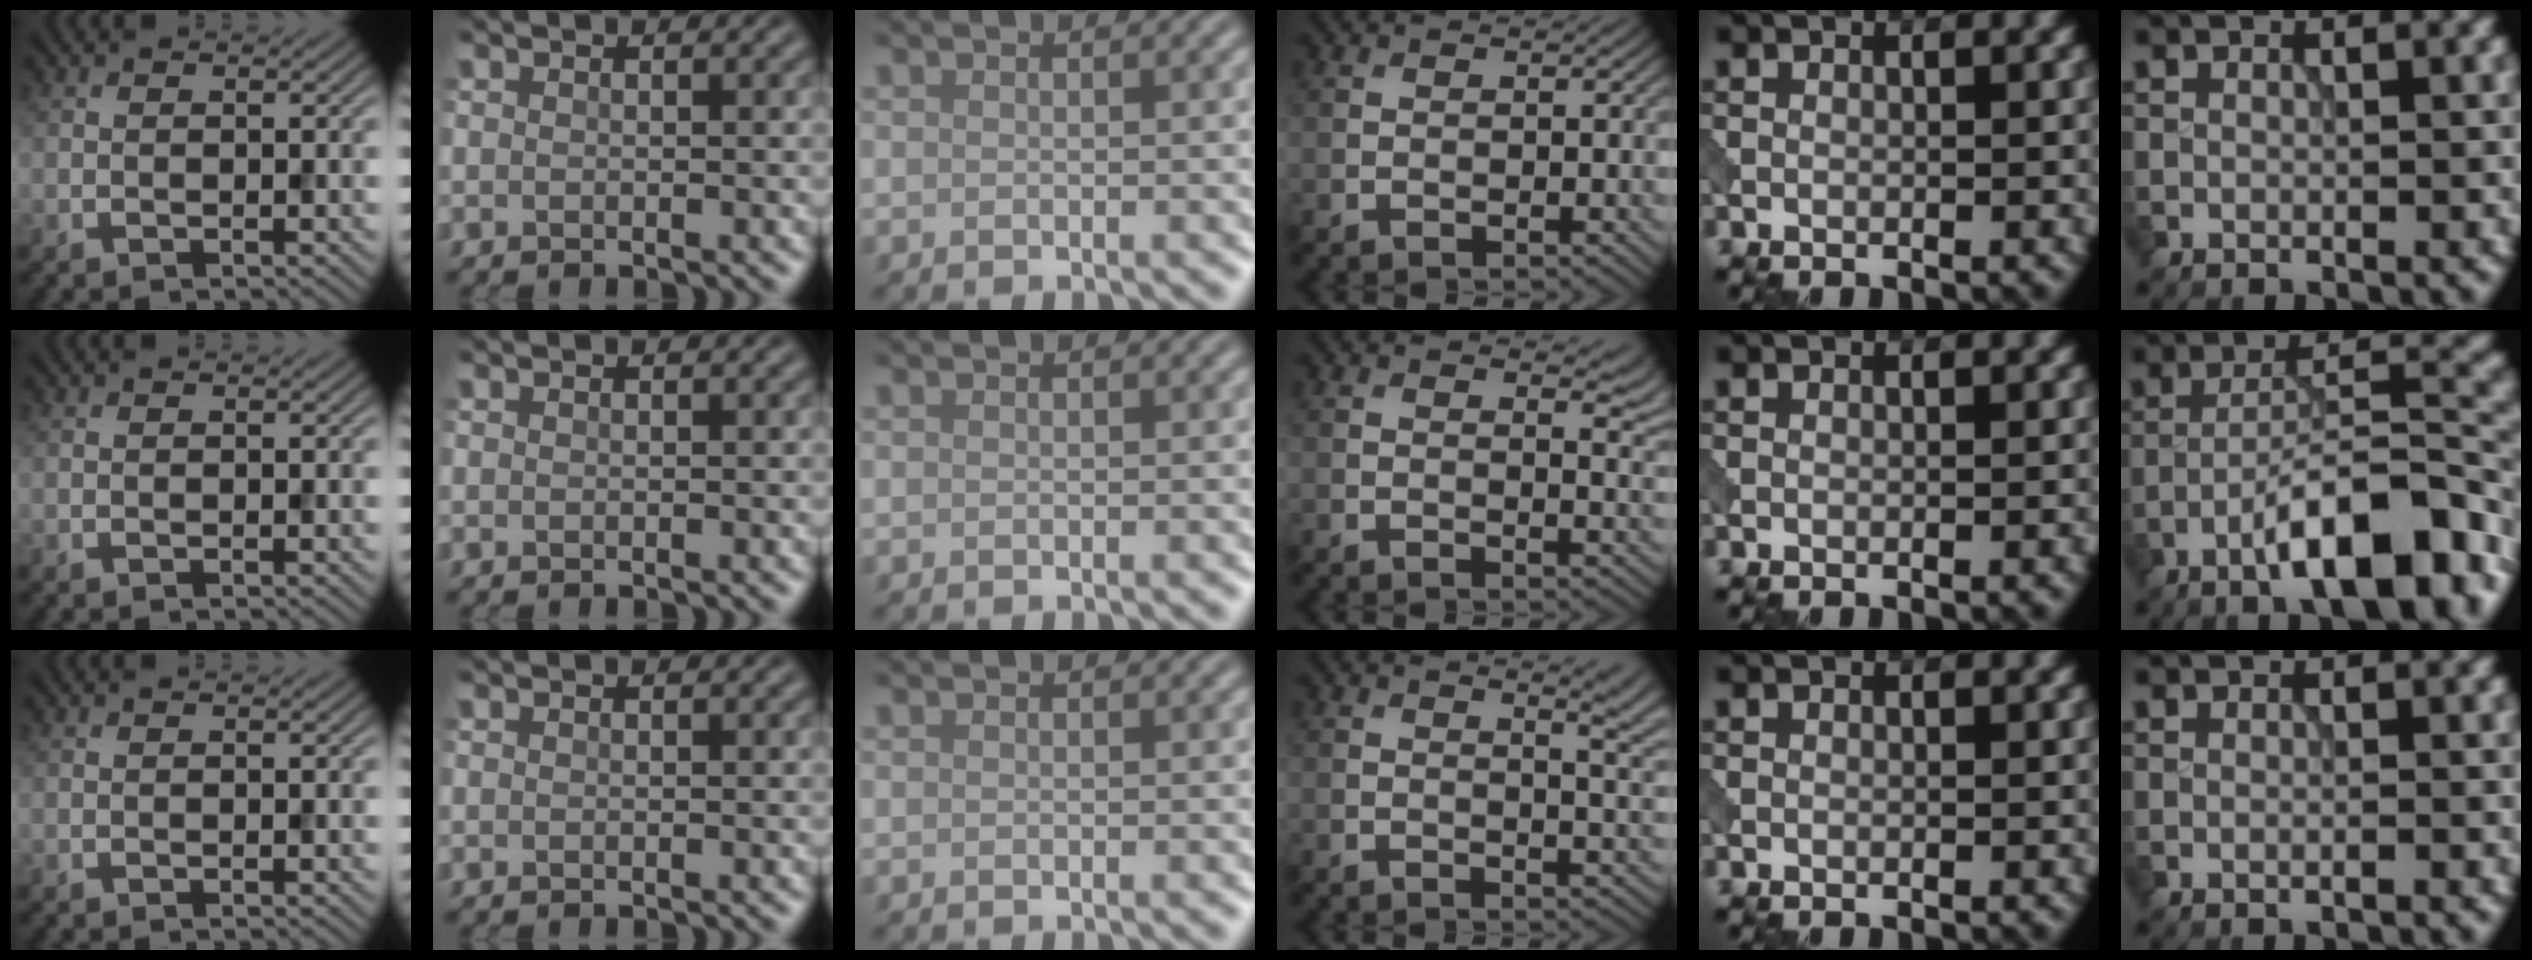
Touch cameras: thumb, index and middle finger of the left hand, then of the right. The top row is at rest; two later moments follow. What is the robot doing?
{"motion": "pour", "object": "beaker"}